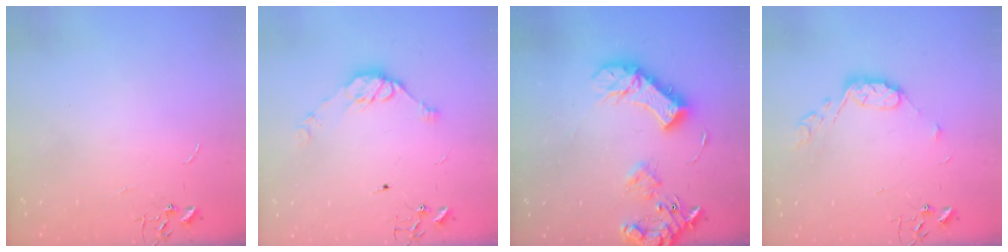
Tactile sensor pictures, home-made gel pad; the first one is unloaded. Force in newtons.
{"total": 9.8, "press": 9.7, "slide": 1.2}
{"total": 15.8, "press": 15.7, "slide": 1.8}
{"total": 9.0, "press": 9.0, "slide": 0.5}